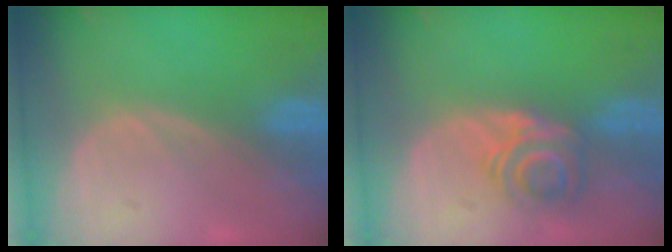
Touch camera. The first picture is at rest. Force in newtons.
{"total": 5.8, "press": 4.9, "slide": 3.2}